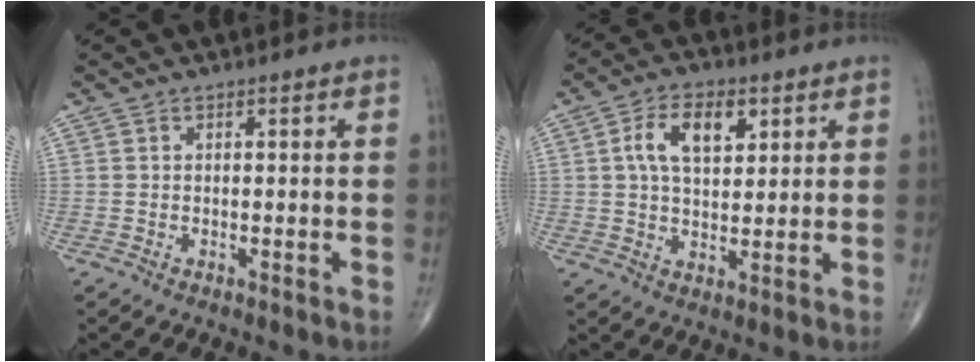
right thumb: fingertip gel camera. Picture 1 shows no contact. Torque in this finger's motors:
{"motor_torque": [-0.08, 0.22, 0.38, 0.09, 0.04]}